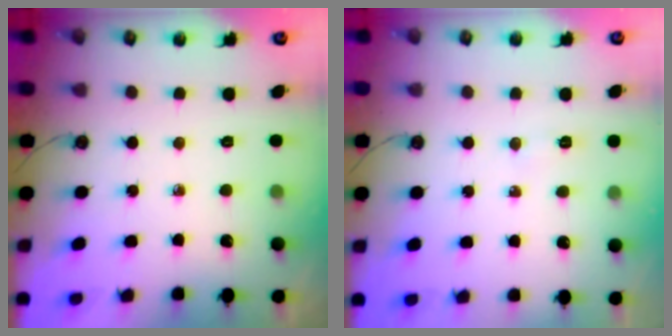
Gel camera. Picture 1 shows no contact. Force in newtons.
{"total": 4.6, "press": 4.4, "slide": 1.5}